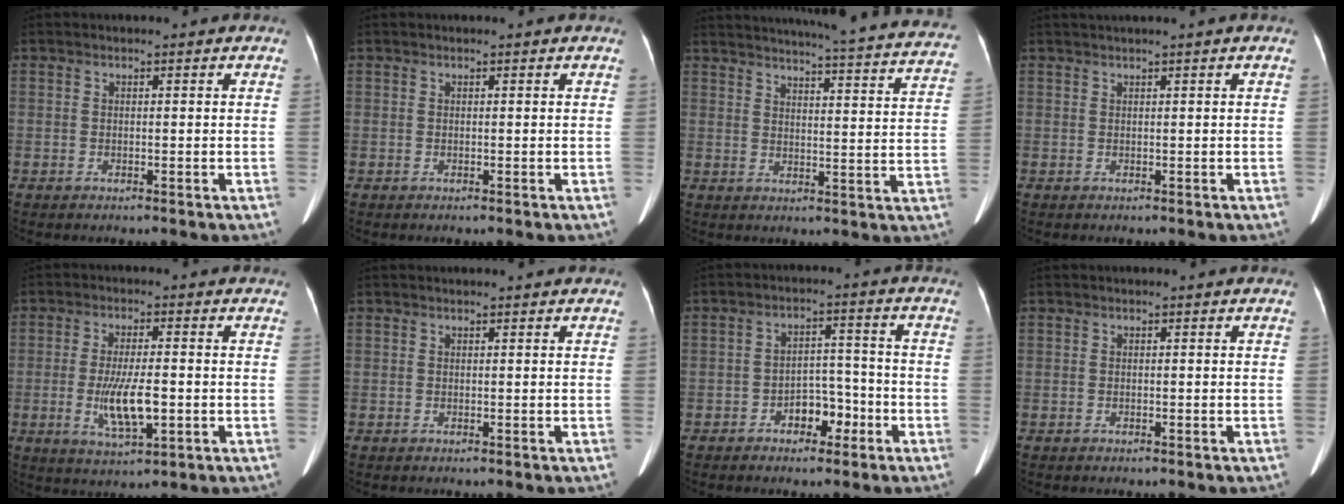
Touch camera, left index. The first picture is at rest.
{"total": 0.0}
{"total": 30.2, "force": [28.1, 1.8, 11.0], "torque": [-0.167, -0.078, 0.324]}
{"total": 1.6, "force": [1.1, -0.5, 1.0], "torque": [-0.021, 0.013, 0.030]}
{"total": 7.4, "force": [-1.4, 1.7, 7.0], "torque": [-0.137, -0.014, -0.022]}
{"total": 1.7, "force": [1.6, 0.2, 0.6], "torque": [-0.008, 0.022, 0.022]}
{"total": 5.0, "force": [-2.8, 2.9, 3.1], "torque": [-0.045, 0.021, -0.044]}
{"total": 0.0}